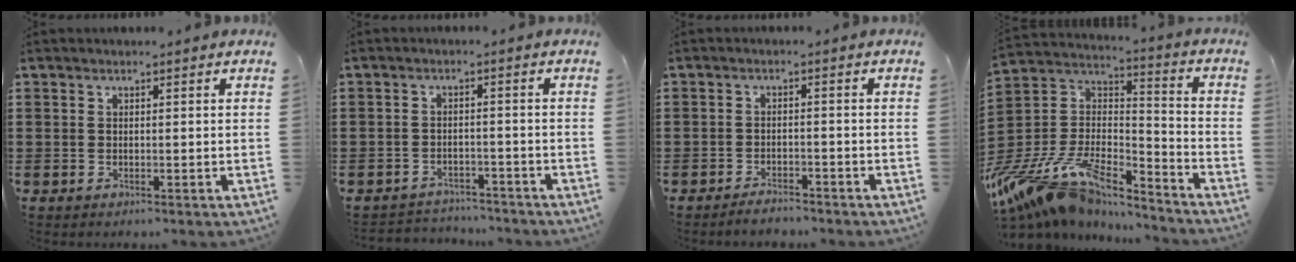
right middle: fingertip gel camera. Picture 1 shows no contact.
{"total": 2.6, "force": [-2.5, 0.5, -0.2], "torque": [-0.005, 0.000, -0.055]}
{"total": 2.2, "force": [-2.1, 0.3, 0.5], "torque": [-0.013, 0.001, -0.042]}
{"total": 14.3, "force": [-11.5, 4.6, 7.1], "torque": [-0.168, 0.016, -0.215]}